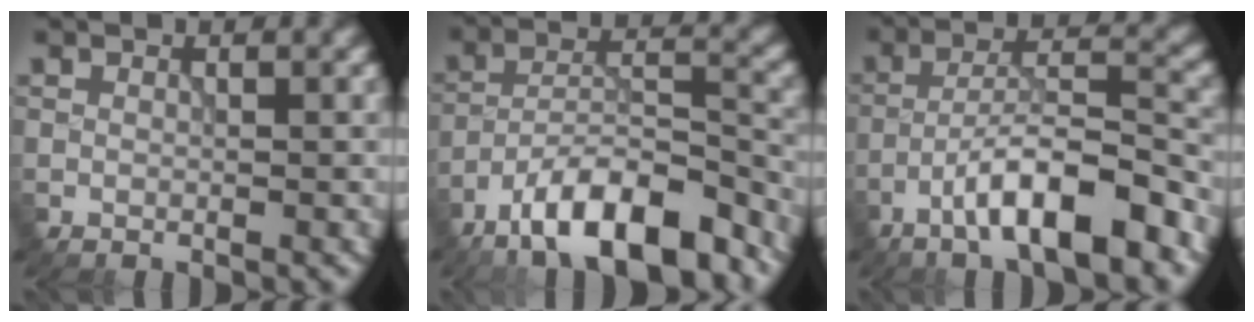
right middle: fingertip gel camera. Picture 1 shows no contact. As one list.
[{"total": 11.3, "force": [-8.0, 3.7, 7.1], "torque": [-0.104, 0.013, -0.147]}, {"total": 8.9, "force": [-5.2, 1.9, 7.0], "torque": [-0.110, 0.020, -0.087]}]